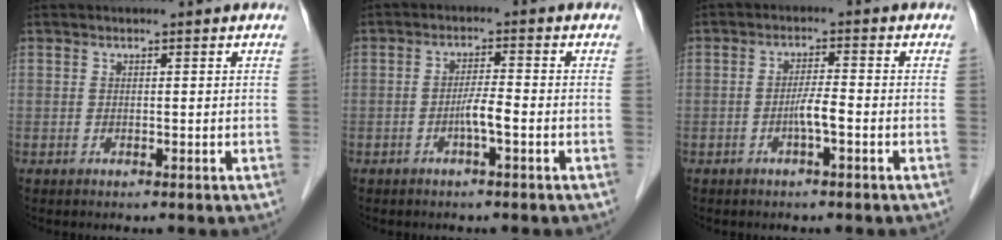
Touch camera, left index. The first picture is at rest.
{"total": 3.0, "force": [-1.2, 0.0, 2.8], "torque": [-0.051, 0.000, -0.025]}
{"total": 2.9, "force": [-1.2, 0.1, 2.7], "torque": [-0.049, 0.001, -0.024]}